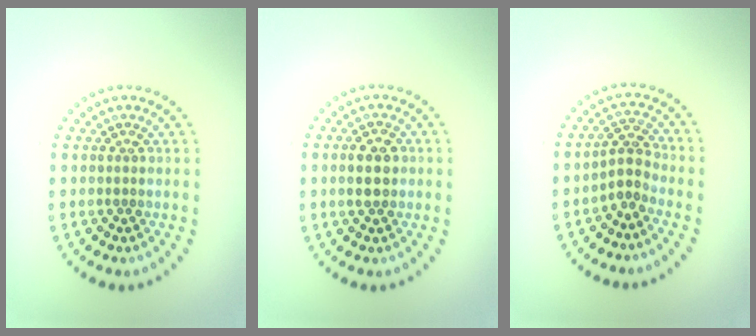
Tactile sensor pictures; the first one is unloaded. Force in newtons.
{"total": 2.7, "press": 2.7, "slide": 0.1}
{"total": 2.2, "press": 1.6, "slide": 1.4}